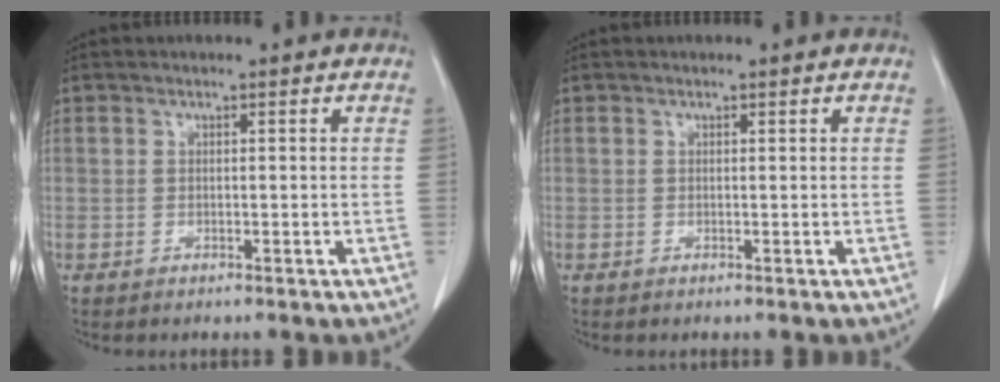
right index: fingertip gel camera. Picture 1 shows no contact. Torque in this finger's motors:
{"motor_torque": [0.06, -0.08, 0.05, 0.00]}